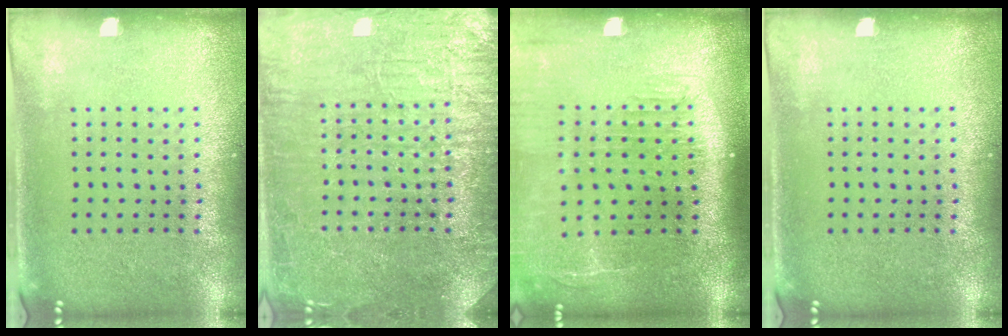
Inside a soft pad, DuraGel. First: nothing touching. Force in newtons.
{"total": 7.2, "press": 7.2, "slide": 1.1}
{"total": 2.1, "press": 1.7, "slide": 1.1}
{"total": 0.0}